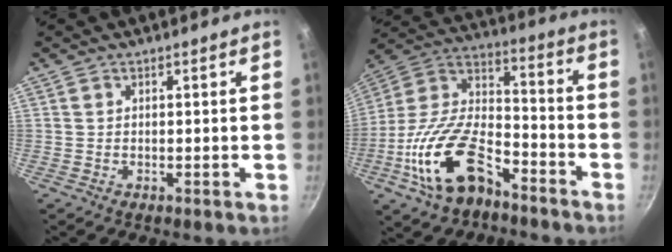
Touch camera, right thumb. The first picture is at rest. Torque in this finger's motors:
{"motor_torque": [2.48, 1.58, 2.09, -0.68, 0.67]}